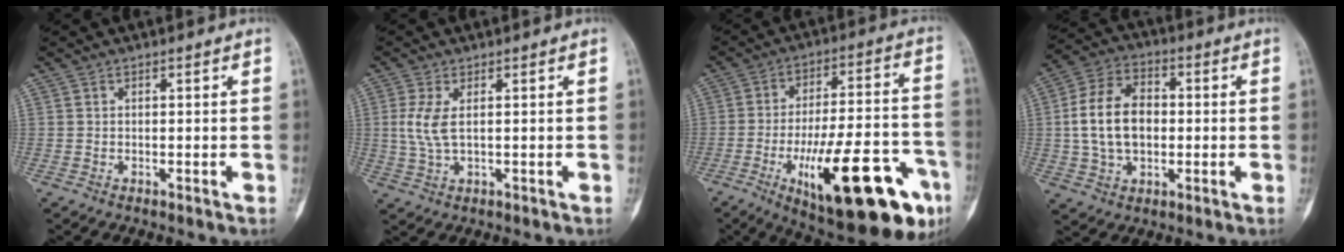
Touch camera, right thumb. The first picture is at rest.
{"total": 4.7, "force": [0.8, 2.0, 4.2], "torque": [-0.109, -0.002, 0.022]}
{"total": 27.0, "force": [-11.2, 8.6, 23.1], "torque": [-0.304, 0.039, -0.153]}
{"total": 13.2, "force": [0.1, 8.9, 9.8], "torque": [-0.170, 0.020, 0.003]}